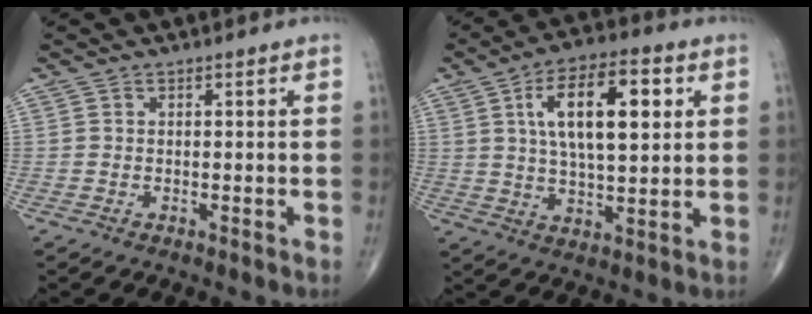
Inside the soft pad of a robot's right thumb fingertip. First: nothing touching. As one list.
[{"total": 15.6, "force": [4.3, 6.6, 13.4], "torque": [-0.211, 0.000, 0.072]}]